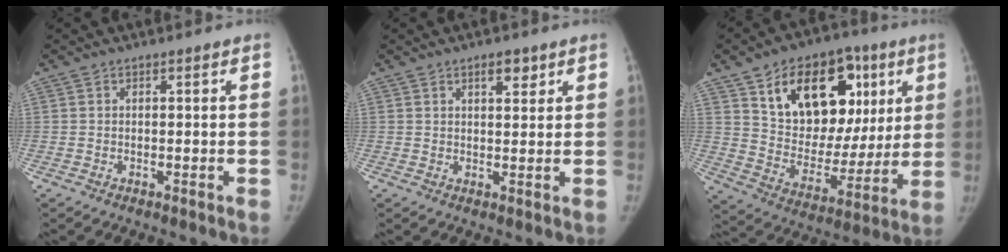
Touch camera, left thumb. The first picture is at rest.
{"total": 3.4, "force": [2.0, 1.5, 2.2], "torque": [-0.019, -0.010, 0.030]}
{"total": 24.6, "force": [9.7, 15.6, 16.3], "torque": [-0.190, -0.006, 0.161]}